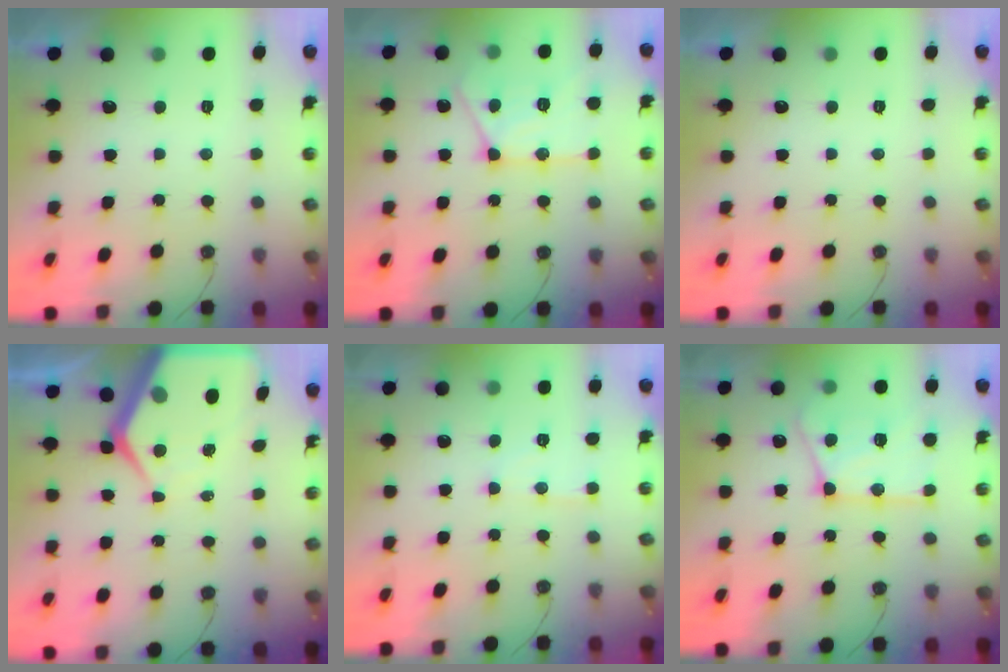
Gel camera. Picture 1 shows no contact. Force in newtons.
{"total": 16.1, "press": 16.1, "slide": 1.4}
{"total": 0.0}
{"total": 10.6, "press": 10.6, "slide": 0.9}
{"total": 6.9, "press": 6.9, "slide": 0.2}
{"total": 17.3, "press": 17.2, "slide": 1.4}